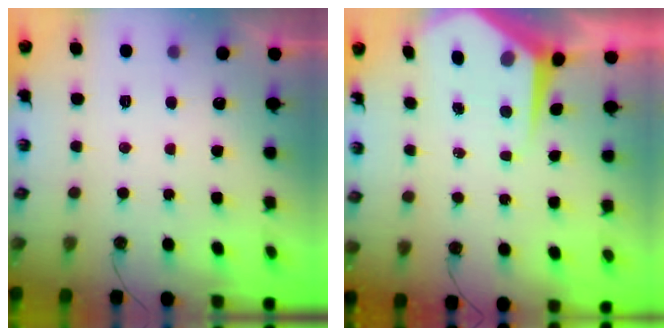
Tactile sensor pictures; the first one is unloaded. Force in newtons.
{"total": 7.3, "press": 7.3, "slide": 0.6}